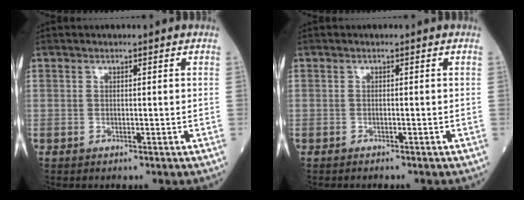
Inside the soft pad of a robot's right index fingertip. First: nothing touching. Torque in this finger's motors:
{"motor_torque": [0.09, -0.03, -0.03, -0.01]}